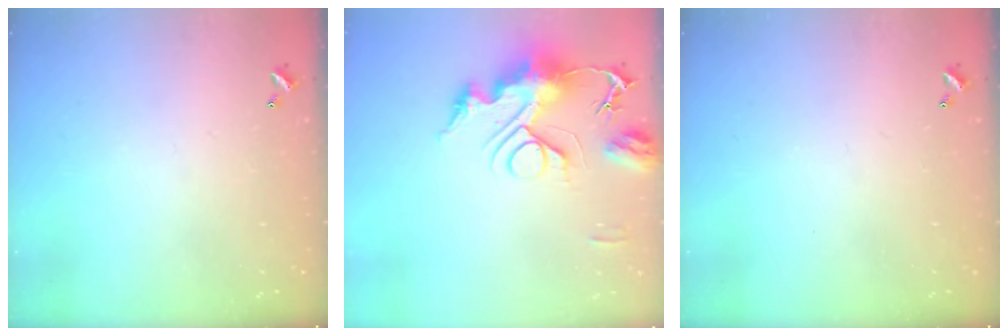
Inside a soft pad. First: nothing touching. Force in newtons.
{"total": 14.3, "press": 14.3, "slide": 1.5}
{"total": 0.0}